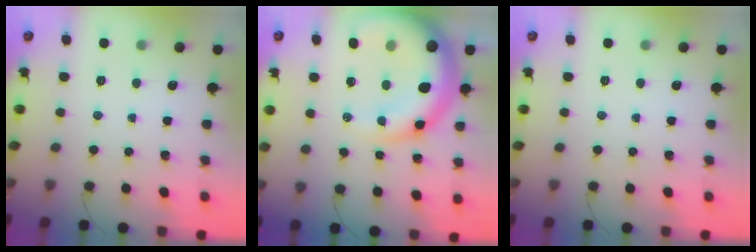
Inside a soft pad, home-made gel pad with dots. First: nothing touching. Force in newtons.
{"total": 16.4, "press": 15.8, "slide": 4.6}
{"total": 0.0}